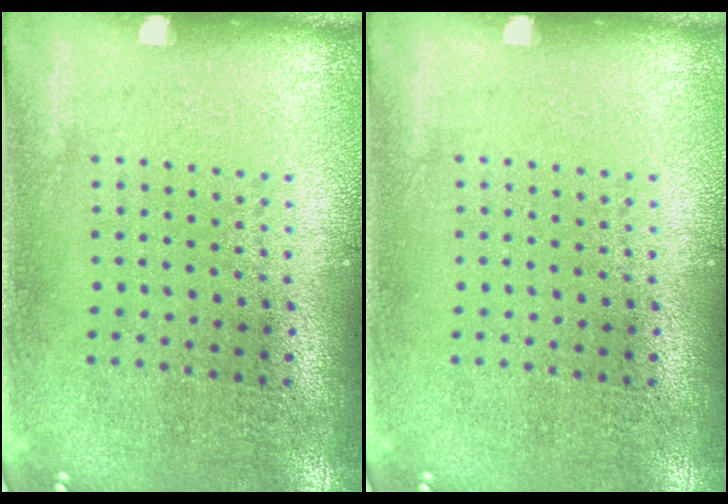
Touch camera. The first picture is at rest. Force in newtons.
{"total": 0.0}